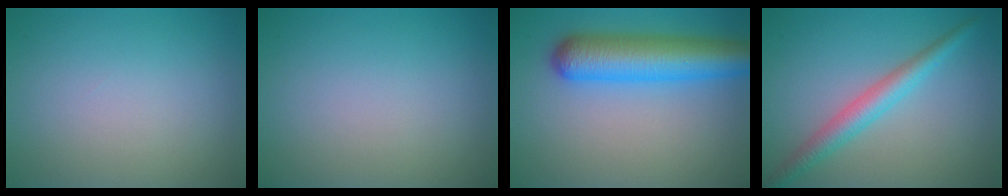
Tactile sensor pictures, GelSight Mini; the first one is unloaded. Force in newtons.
{"total": 0.0}
{"total": 7.5, "press": 7.5, "slide": 0.2}
{"total": 3.3, "press": 3.3, "slide": 0.0}